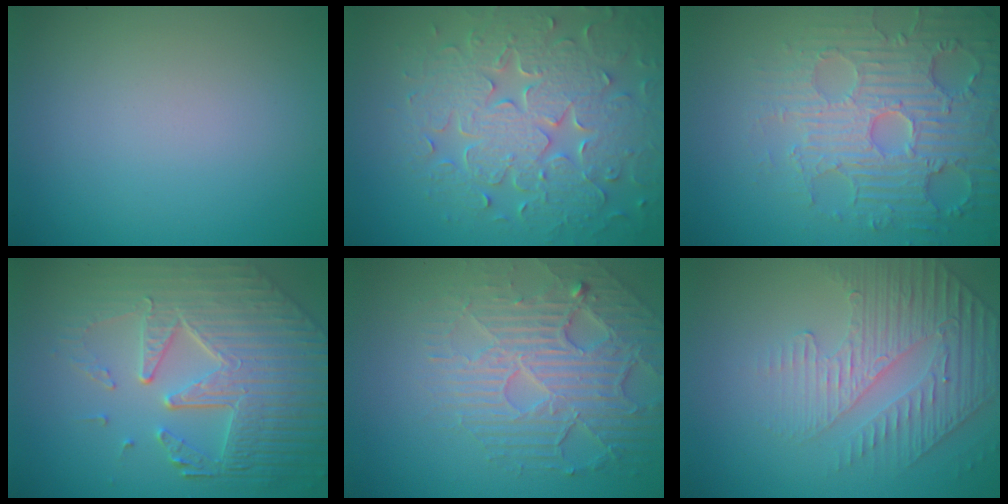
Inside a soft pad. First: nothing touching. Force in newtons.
{"total": 8.3, "press": 6.2, "slide": 5.6}
{"total": 6.2, "press": 5.5, "slide": 2.8}
{"total": 8.7, "press": 5.9, "slide": 6.3}
{"total": 6.6, "press": 4.8, "slide": 4.4}
{"total": 4.9, "press": 3.3, "slide": 3.6}